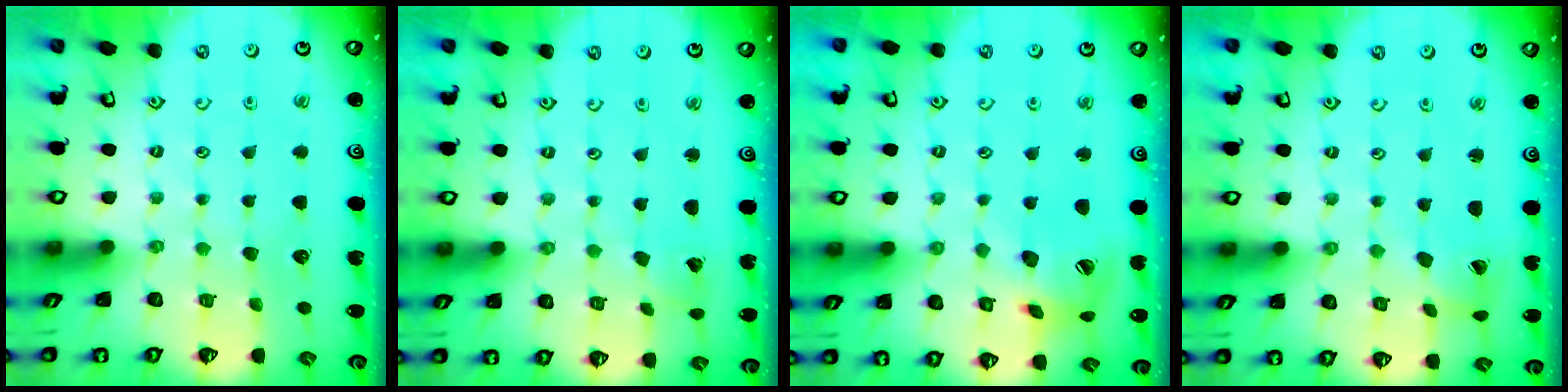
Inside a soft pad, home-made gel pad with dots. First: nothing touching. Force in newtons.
{"total": 3.4, "press": 3.4, "slide": 0.3}
{"total": 14.4, "press": 14.3, "slide": 2.0}
{"total": 4.5, "press": 4.4, "slide": 0.5}